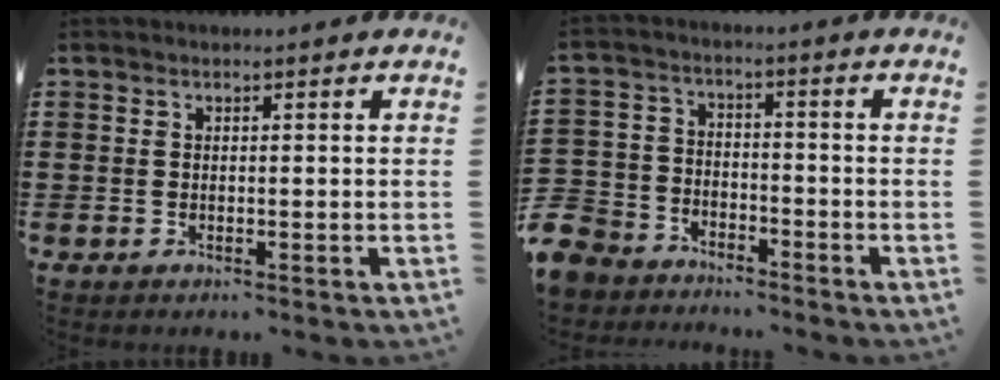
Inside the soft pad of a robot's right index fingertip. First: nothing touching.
{"total": 6.4, "force": [-5.8, 2.7, 0.4], "torque": [-0.039, 0.008, -0.123]}